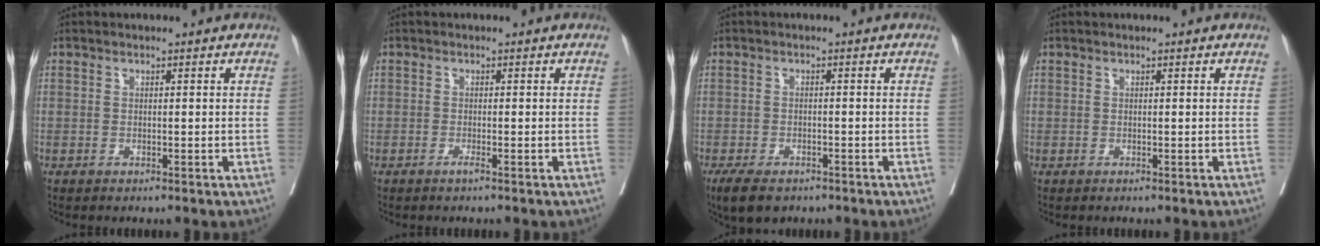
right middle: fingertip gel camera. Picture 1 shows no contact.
{"total": 0.8, "force": [-0.5, -0.2, 0.5], "torque": [-0.015, -0.003, -0.010]}
{"total": 5.4, "force": [-3.9, 2.3, 2.9], "torque": [-0.052, -0.010, -0.060]}
{"total": 0.0}